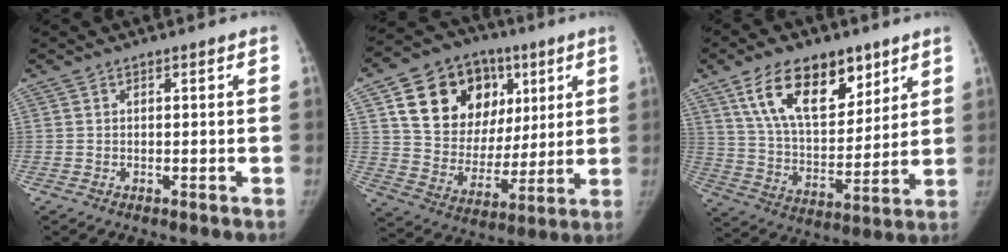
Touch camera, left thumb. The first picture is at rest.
{"total": 22.0, "force": [8.1, 16.2, 12.4], "torque": [-0.164, 0.001, 0.144]}
{"total": 18.5, "force": [10.4, 10.0, 11.6], "torque": [-0.149, -0.046, 0.188]}